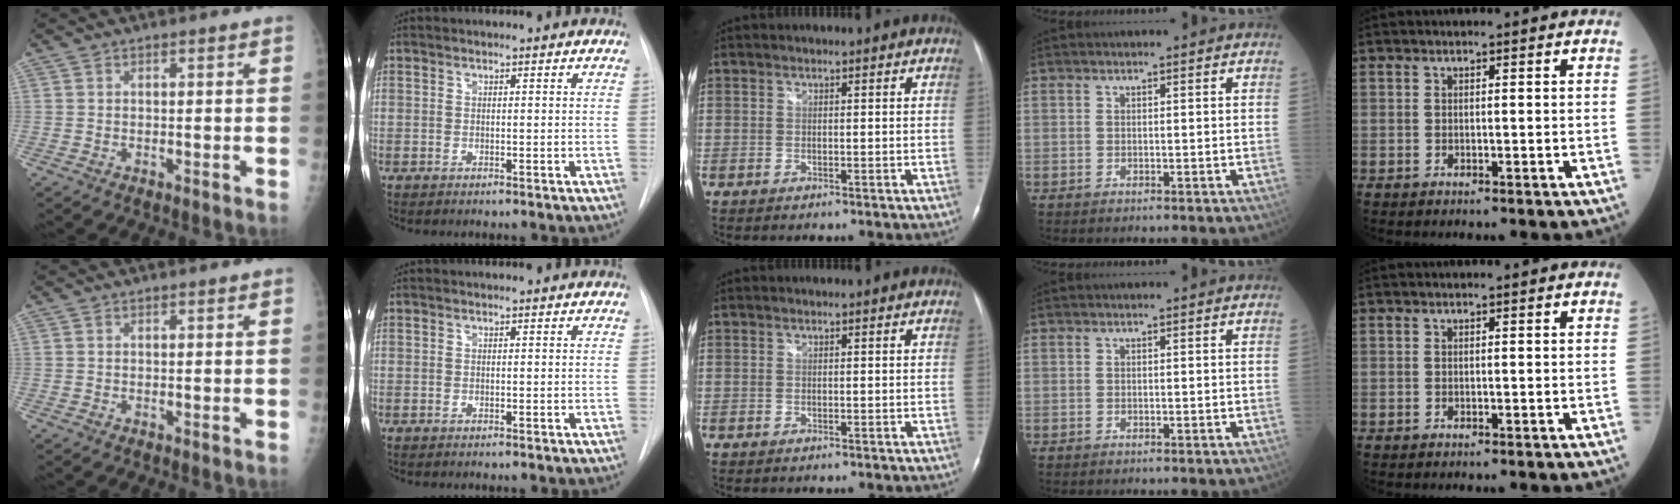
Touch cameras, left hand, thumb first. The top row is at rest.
{}